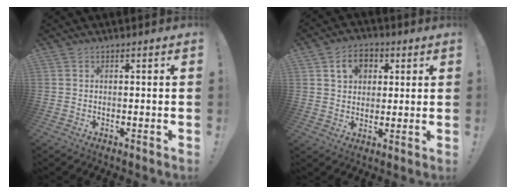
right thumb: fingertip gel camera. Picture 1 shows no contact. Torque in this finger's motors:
{"motor_torque": [-0.21, 0.47, 0.11, 0.01, 0.17]}